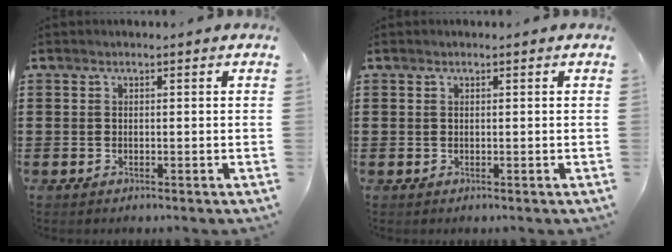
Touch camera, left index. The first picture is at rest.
{"total": 0.0}